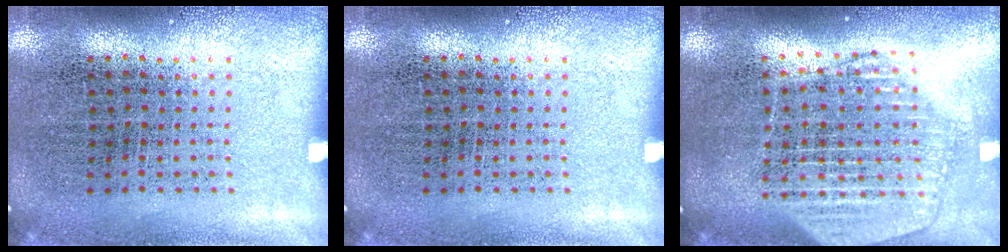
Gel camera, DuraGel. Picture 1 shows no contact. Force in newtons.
{"total": 0.0}
{"total": 2.1, "press": 1.9, "slide": 0.9}